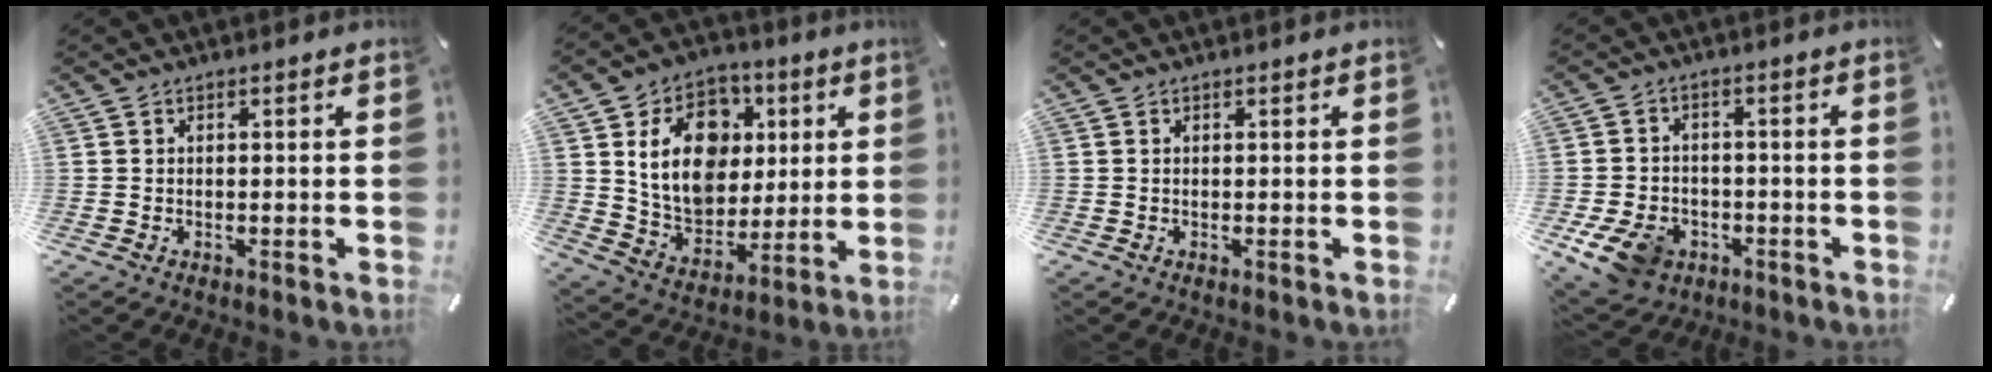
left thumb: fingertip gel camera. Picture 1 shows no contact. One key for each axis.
{"total": 17.7, "fx": 4.6, "fy": 14.2, "fz": 9.6, "tx": -0.168, "ty": -0.002, "tz": 0.091}
{"total": 0.0}
{"total": 9.6, "fx": -4.3, "fy": 7.1, "fz": 4.8, "tx": -0.099, "ty": 0.026, "tz": -0.077}